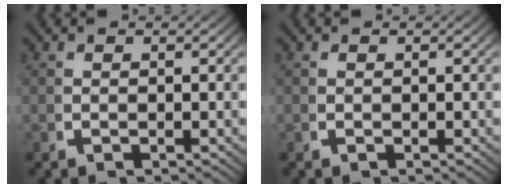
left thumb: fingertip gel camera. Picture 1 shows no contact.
{"total": 0.0}